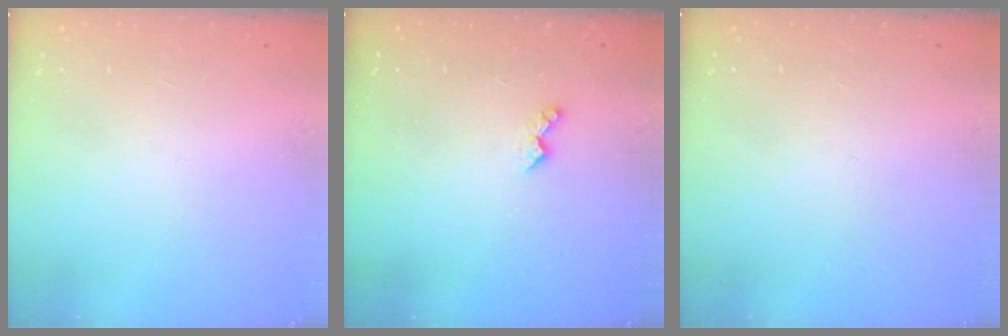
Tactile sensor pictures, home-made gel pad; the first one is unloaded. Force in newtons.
{"total": 3.8, "press": 3.7, "slide": 0.7}
{"total": 0.0}